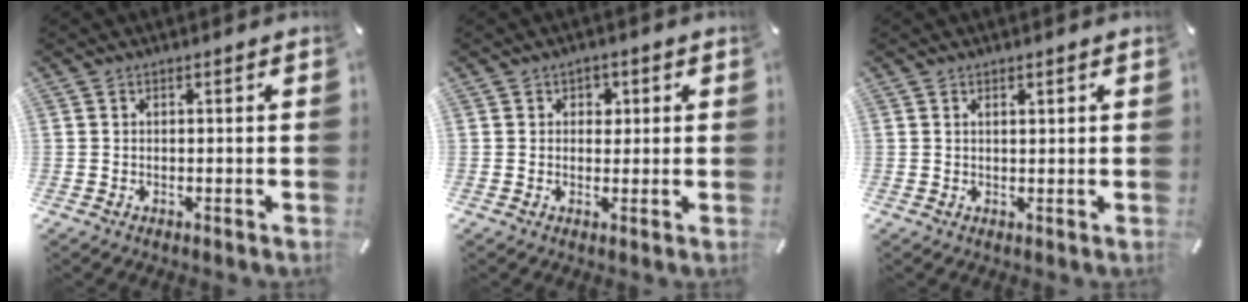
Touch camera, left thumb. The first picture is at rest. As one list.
[{"total": 2.4, "force": [0.6, 2.2, 0.9], "torque": [0.001, -0.005, 0.002]}, {"total": 1.0, "force": [0.6, 0.3, 0.8], "torque": [-0.015, 0.000, 0.010]}]